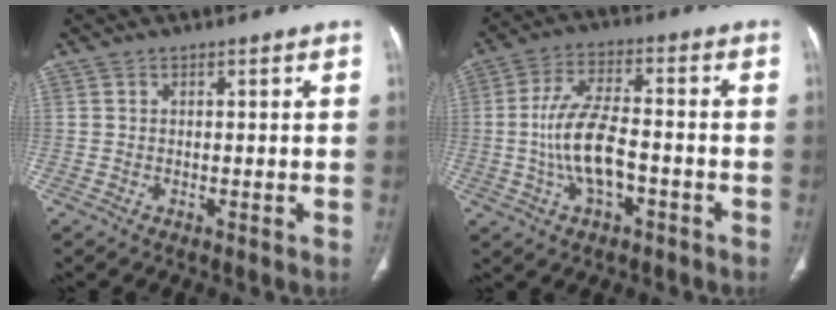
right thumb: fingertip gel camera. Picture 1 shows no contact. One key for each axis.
{"total": 10.9, "fx": -2.4, "fy": 5.1, "fz": 9.3, "tx": -0.183, "ty": 0.028, "tz": -0.046}